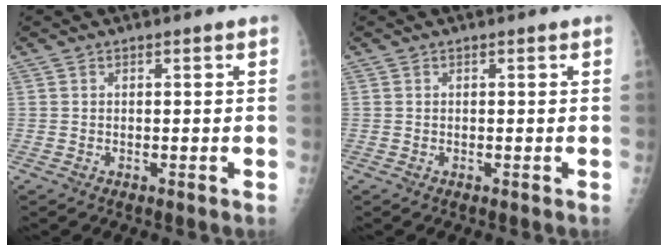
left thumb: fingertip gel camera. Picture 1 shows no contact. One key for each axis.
{"total": 0.0}